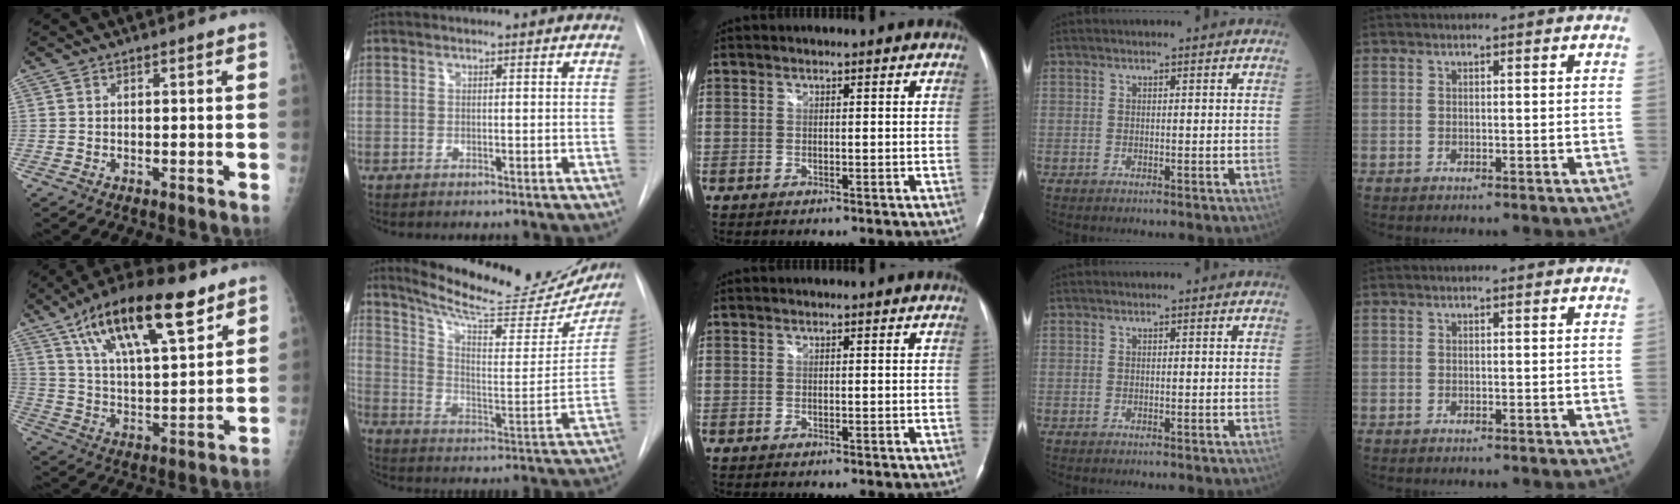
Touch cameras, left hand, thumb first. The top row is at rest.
{"thumb": {"total": 22.1, "force": [12.6, 7.8, 16.4], "torque": [-0.259, -0.031, 0.219]}, "index": {"total": 24.8, "force": [22.1, 5.1, 10.0], "torque": [-0.147, -0.054, 0.297]}}